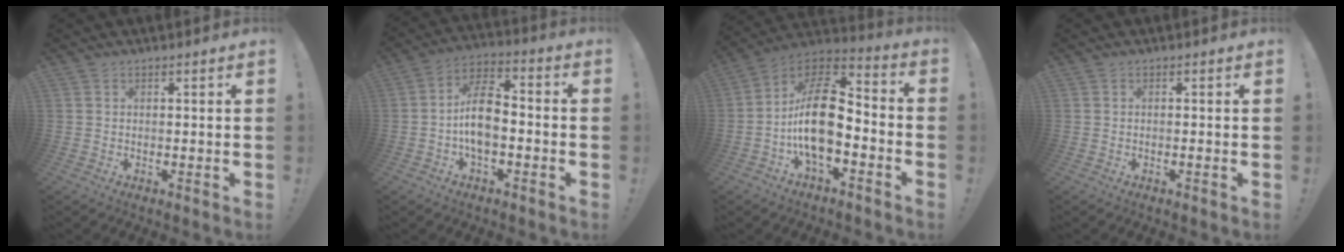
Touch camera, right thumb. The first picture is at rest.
{"total": 11.7, "force": [-2.3, 6.7, 9.4], "torque": [-0.174, 0.015, -0.041]}
{"total": 18.4, "force": [-3.5, 9.8, 15.1], "torque": [-0.285, 0.025, -0.055]}
{"total": 0.7, "force": [-0.3, -0.2, 0.6], "torque": [-0.008, -0.002, -0.005]}